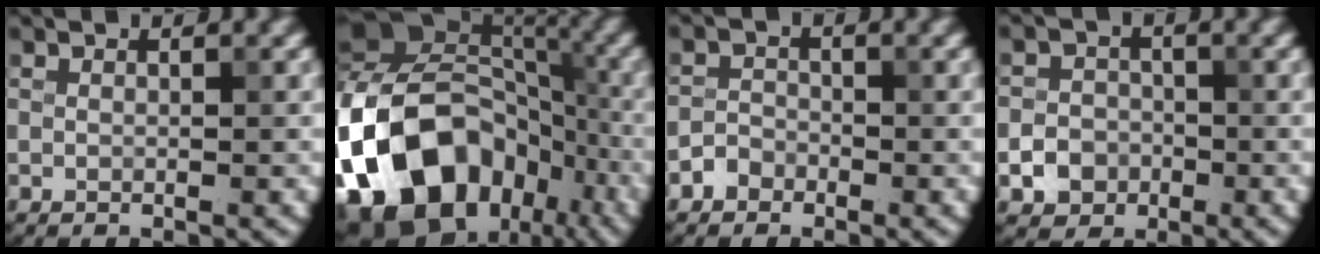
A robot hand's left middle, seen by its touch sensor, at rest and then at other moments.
{"total": 20.4, "force": [-8.0, 15.2, 10.9], "torque": [-0.209, -0.014, -0.135]}
{"total": 1.5, "force": [-1.0, 1.1, 0.1], "torque": [0.005, 0.007, -0.020]}
{"total": 2.7, "force": [-1.0, 2.4, 0.8], "torque": [0.000, 0.001, -0.022]}